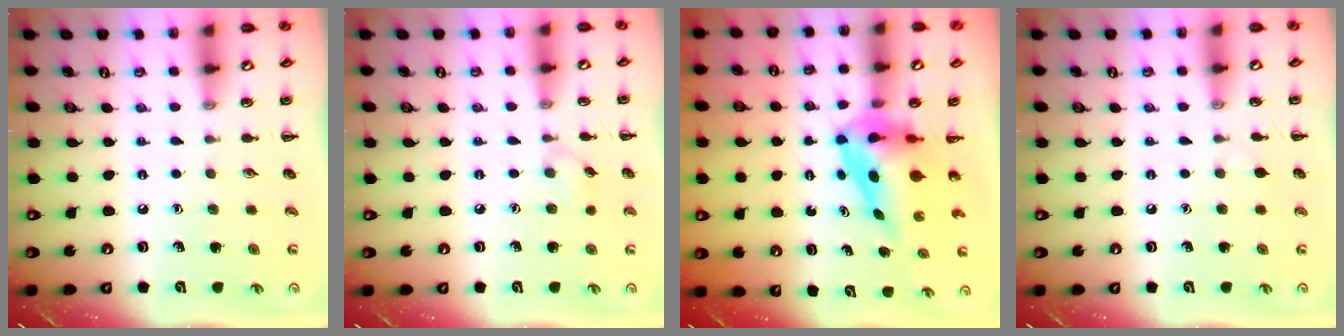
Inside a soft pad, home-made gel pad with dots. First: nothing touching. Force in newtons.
{"total": 5.1, "press": 4.7, "slide": 1.7}
{"total": 6.3, "press": 5.9, "slide": 2.1}
{"total": 3.4, "press": 3.1, "slide": 1.3}